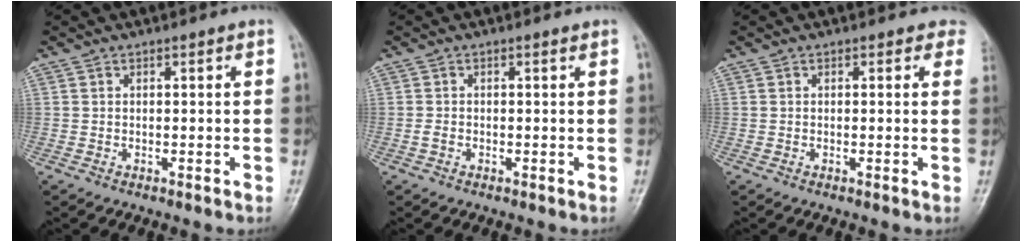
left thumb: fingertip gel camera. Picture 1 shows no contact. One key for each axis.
{"total": 1.0, "fx": -0.2, "fy": 0.6, "fz": 0.7, "tx": -0.013, "ty": 0.003, "tz": 0.002}
{"total": 2.3, "fx": 1.6, "fy": 1.5, "fz": 0.6, "tx": 0.021, "ty": -0.005, "tz": -0.002}